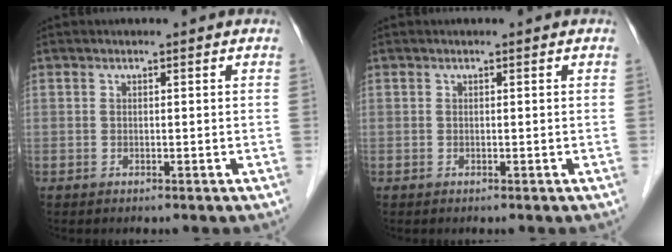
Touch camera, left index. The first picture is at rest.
{"total": 0.0}